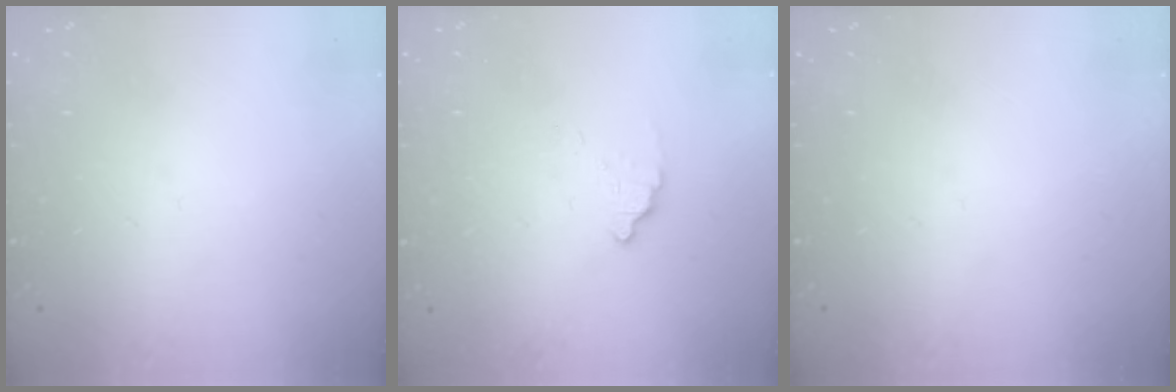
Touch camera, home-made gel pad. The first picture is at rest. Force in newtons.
{"total": 2.5, "press": 2.5, "slide": 0.1}
{"total": 0.0}